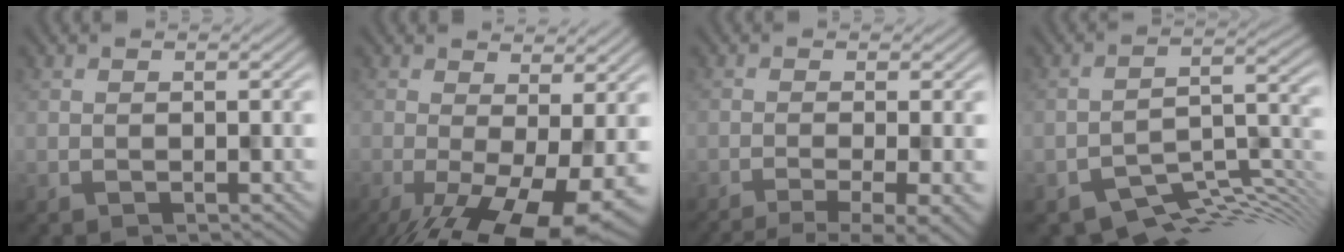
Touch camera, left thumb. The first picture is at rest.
{"total": 11.8, "force": [-4.4, 3.8, 10.3], "torque": [-0.173, -0.025, -0.054]}
{"total": 8.2, "force": [-5.7, 1.4, 5.7], "torque": [-0.078, -0.001, -0.071]}
{"total": 7.8, "force": [-5.7, 2.7, 4.5], "torque": [-0.057, -0.012, -0.098]}